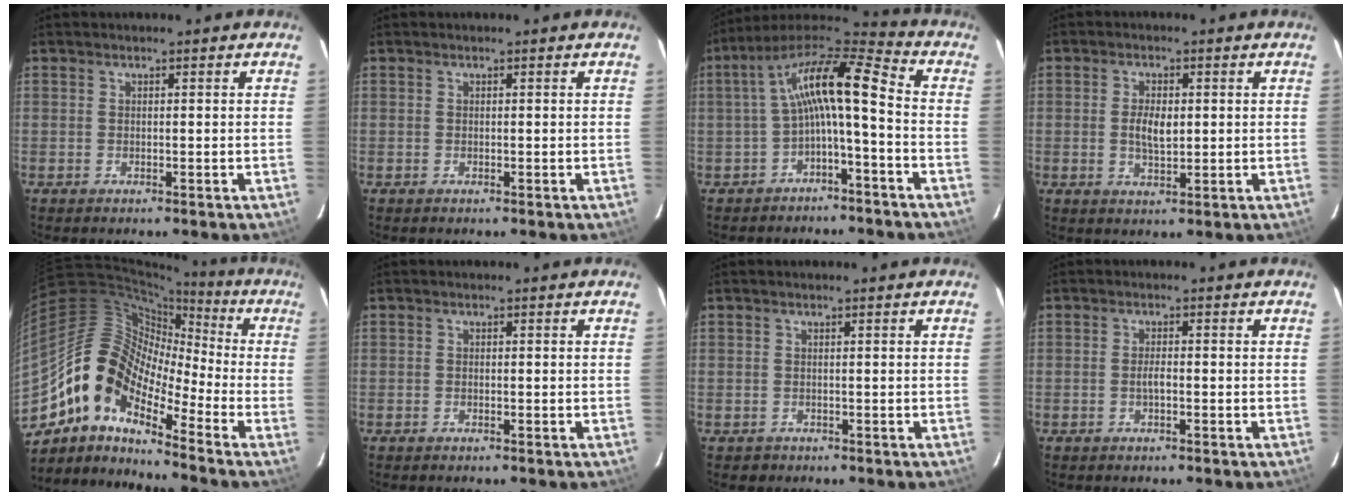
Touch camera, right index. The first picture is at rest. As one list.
[{"total": 0.0}, {"total": 12.5, "force": [-1.4, 2.5, 12.1], "torque": [-0.239, 0.026, -0.030]}, {"total": 4.3, "force": [0.2, 2.1, 3.7], "torque": [-0.068, 0.000, 0.004]}, {"total": 14.2, "force": [-8.6, 6.2, 9.4], "torque": [-0.153, 0.011, -0.181]}, {"total": 0.0}, {"total": 1.1, "force": [-0.4, 1.0, 0.0], "torque": [0.001, 0.001, 0.000]}, {"total": 1.4, "force": [-0.6, 0.3, 1.3], "torque": [-0.025, 0.003, -0.012]}]